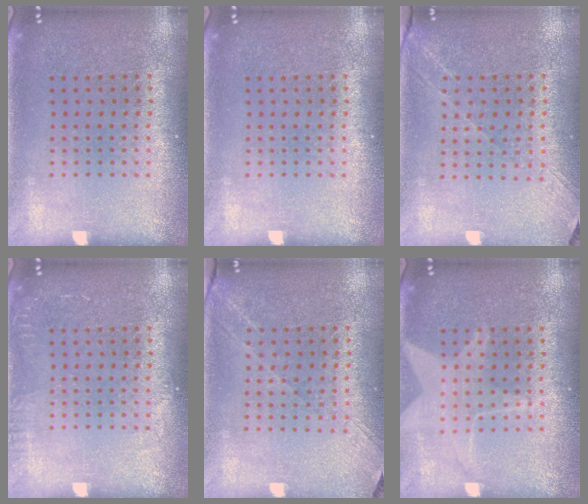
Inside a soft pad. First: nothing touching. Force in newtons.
{"total": 0.0}
{"total": 1.3, "press": 1.3, "slide": 0.4}
{"total": 1.0, "press": 0.9, "slide": 0.1}
{"total": 1.3, "press": 1.3, "slide": 0.4}
{"total": 2.4, "press": 2.4, "slide": 0.3}